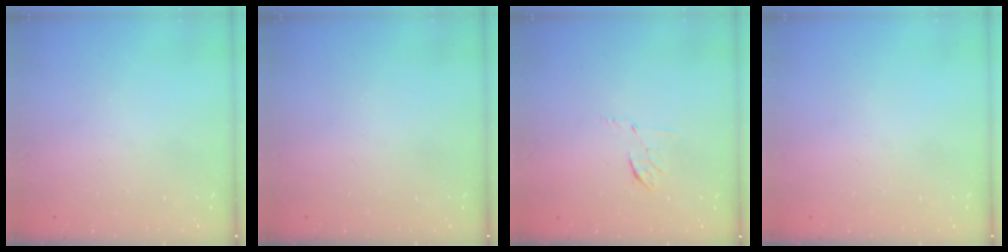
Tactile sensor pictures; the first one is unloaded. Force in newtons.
{"total": 0.0}
{"total": 5.7, "press": 5.5, "slide": 1.5}
{"total": 0.0}